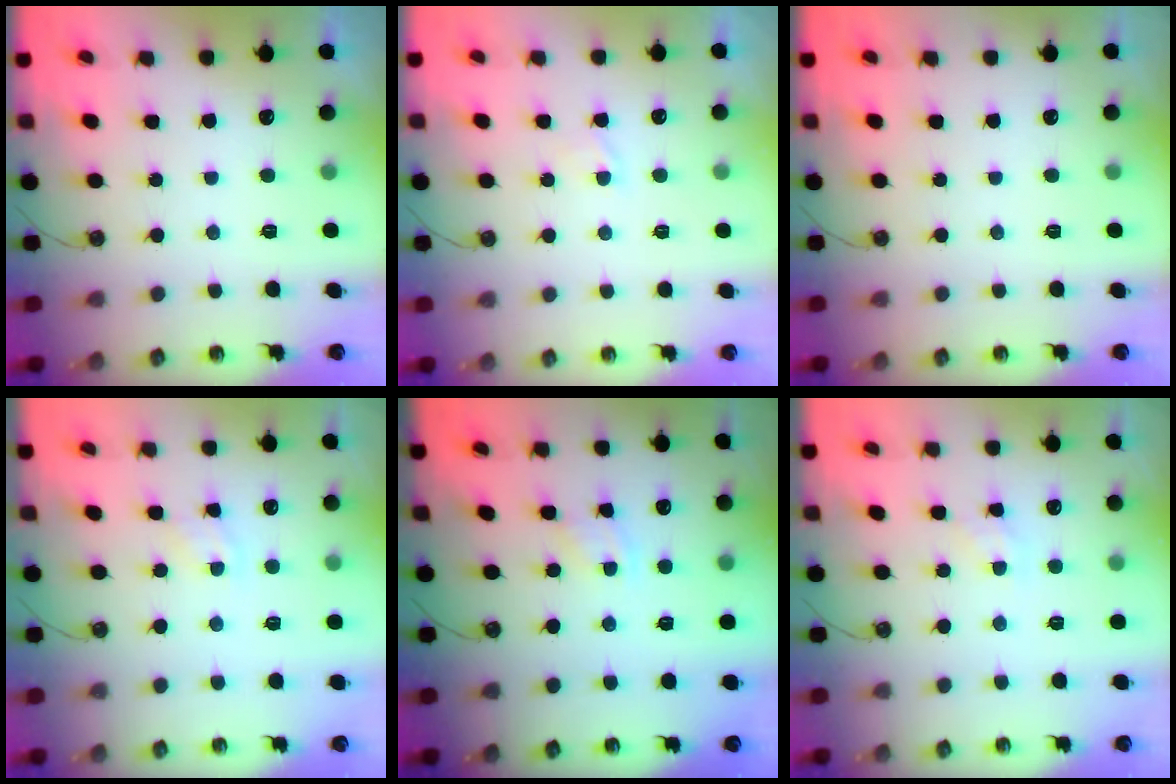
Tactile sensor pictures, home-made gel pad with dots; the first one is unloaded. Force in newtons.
{"total": 1.5, "press": 1.5, "slide": 0.3}
{"total": 0.0}
{"total": 3.6, "press": 3.6, "slide": 0.4}
{"total": 2.4, "press": 2.4, "slide": 0.3}
{"total": 2.5, "press": 2.5, "slide": 0.1}